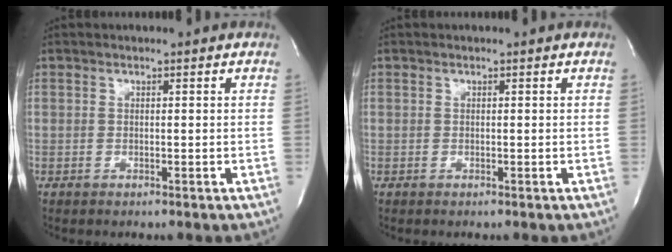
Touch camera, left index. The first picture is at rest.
{"total": 0.0}